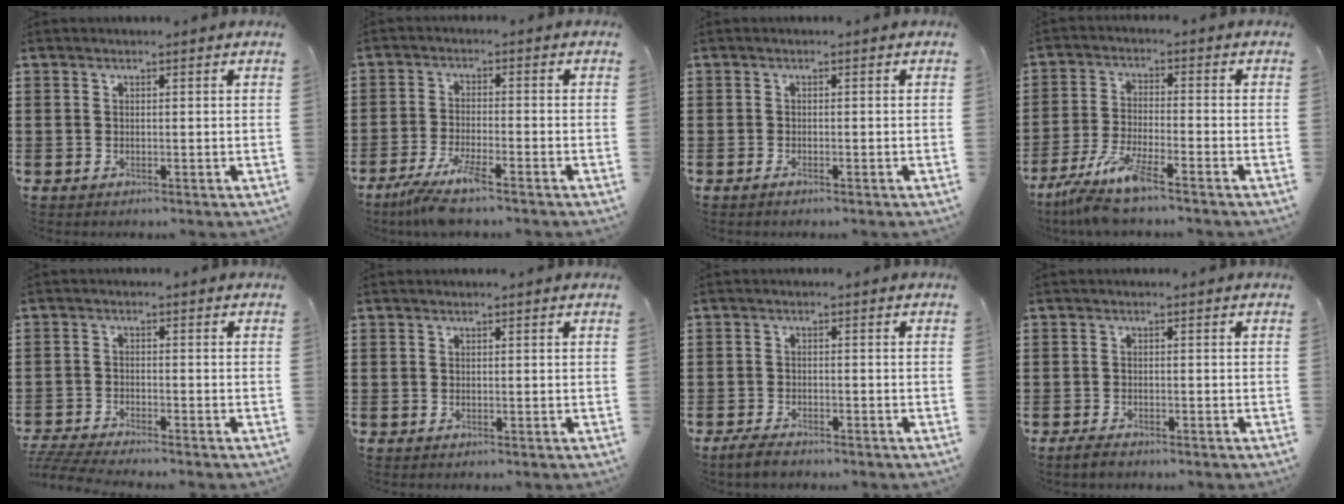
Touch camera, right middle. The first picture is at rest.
{"total": 5.6, "force": [-4.3, -0.1, 3.6], "torque": [-0.086, -0.021, -0.083]}
{"total": 0.6, "force": [-0.4, 0.0, 0.5], "torque": [-0.011, -0.005, -0.006]}
{"total": 8.0, "force": [-6.3, 0.2, 4.9], "torque": [-0.115, -0.022, -0.124]}
{"total": 3.9, "force": [-3.8, 0.0, 0.9], "torque": [-0.029, -0.009, -0.080]}
{"total": 0.0}
{"total": 2.6, "force": [-2.4, 0.8, 0.9], "torque": [-0.025, 0.005, -0.051]}
{"total": 1.6, "force": [-1.4, 0.6, 0.6], "torque": [-0.021, 0.001, -0.031]}